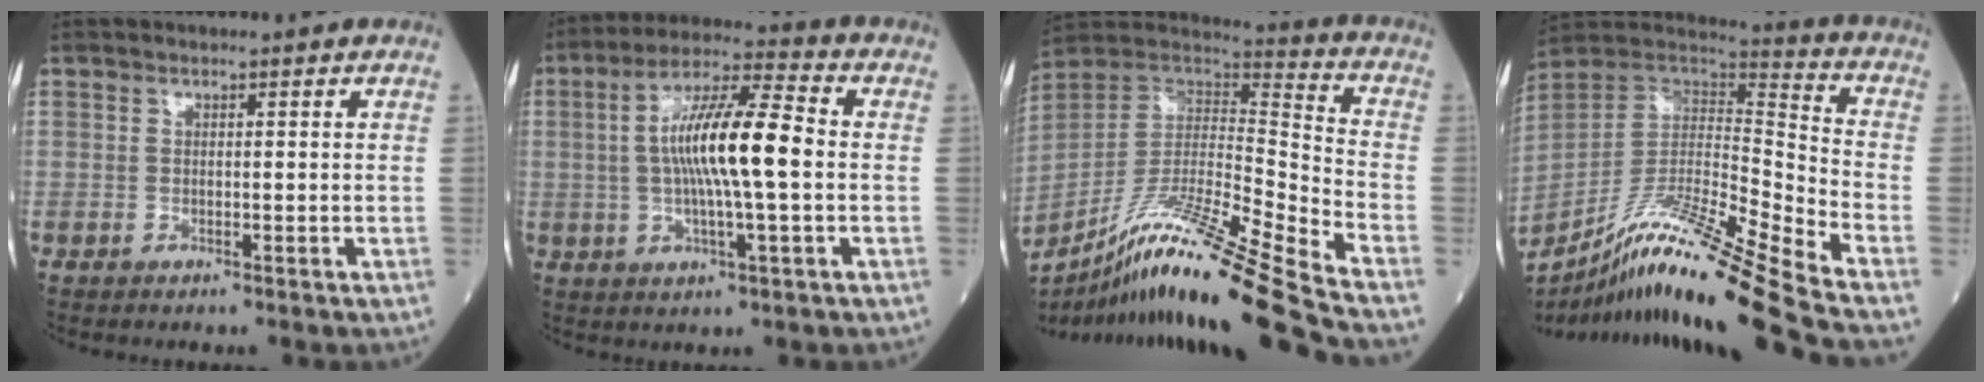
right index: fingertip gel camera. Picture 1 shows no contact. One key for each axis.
{"total": 12.8, "fx": 0.0, "fy": 1.4, "fz": 12.7, "tx": -0.230, "ty": 0.013, "tz": -0.006}
{"total": 24.7, "fx": -18.8, "fy": -1.7, "fz": 15.9, "tx": -0.273, "ty": -0.036, "tz": -0.338}
{"total": 23.2, "fx": -18.2, "fy": -2.2, "fz": 14.3, "tx": -0.257, "ty": -0.032, "tz": -0.329}